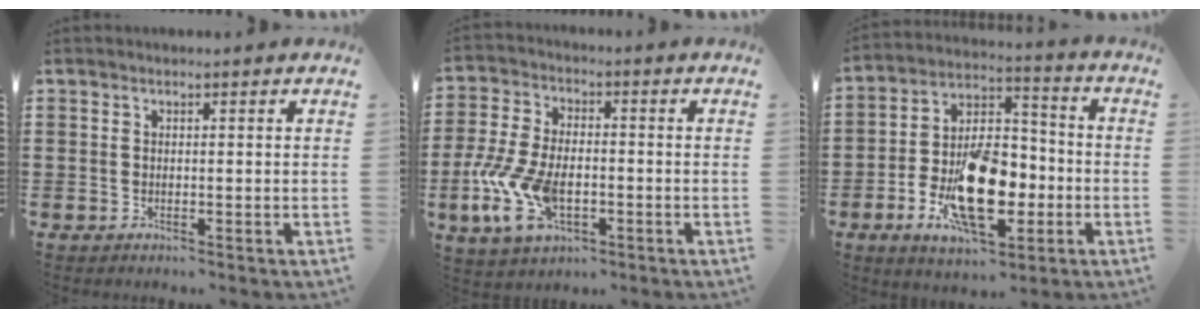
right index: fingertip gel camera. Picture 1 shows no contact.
{"total": 10.6, "force": [-3.1, 5.7, 8.5], "torque": [-0.216, -0.012, -0.060]}
{"total": 14.6, "force": [-4.7, 7.2, 11.8], "torque": [-0.214, -0.001, -0.081]}